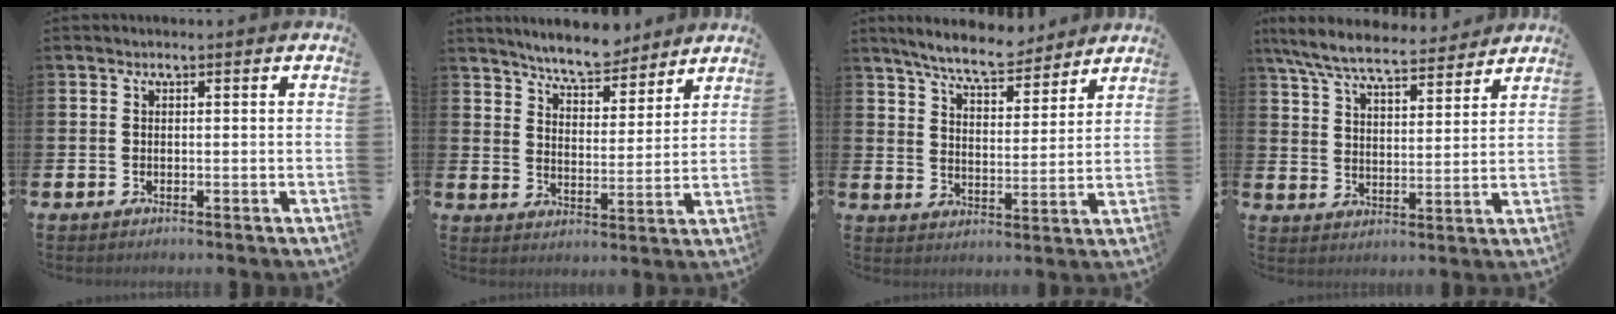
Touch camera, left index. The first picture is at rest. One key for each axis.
{"total": 7.0, "fx": 6.8, "fy": 1.1, "fz": 1.4, "tx": -0.038, "ty": -0.040, "tz": 0.121}
{"total": 7.6, "fx": 7.2, "fy": 1.1, "fz": 2.2, "tx": -0.063, "ty": -0.037, "tz": 0.129}
{"total": 8.0, "fx": 7.4, "fy": 1.4, "fz": 2.9, "tx": -0.083, "ty": -0.040, "tz": 0.130}